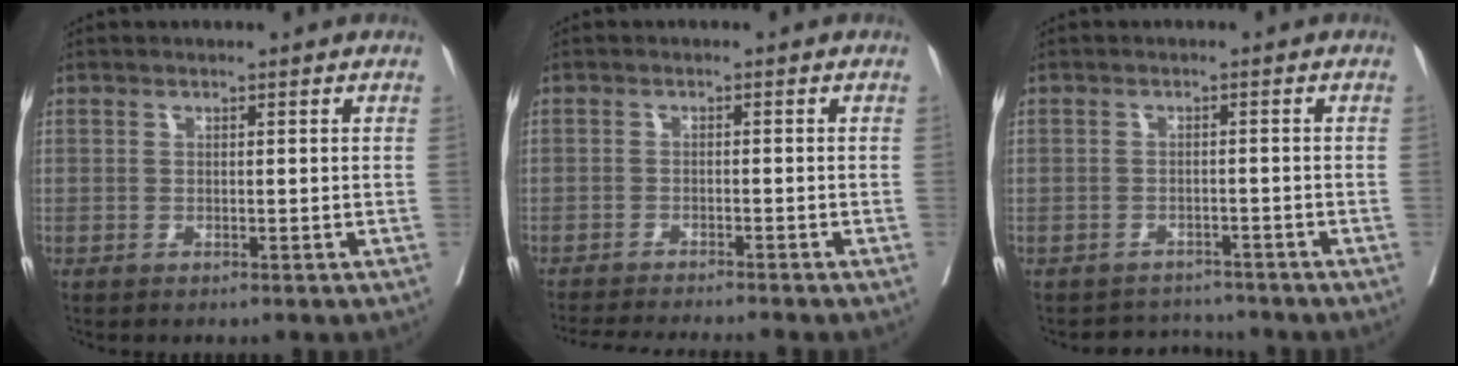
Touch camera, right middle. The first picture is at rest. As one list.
[{"total": 8.9, "force": [-8.2, -0.7, 3.4], "torque": [-0.035, -0.018, -0.126]}, {"total": 3.4, "force": [-3.1, 0.7, -1.1], "torque": [0.018, 0.008, -0.047]}]